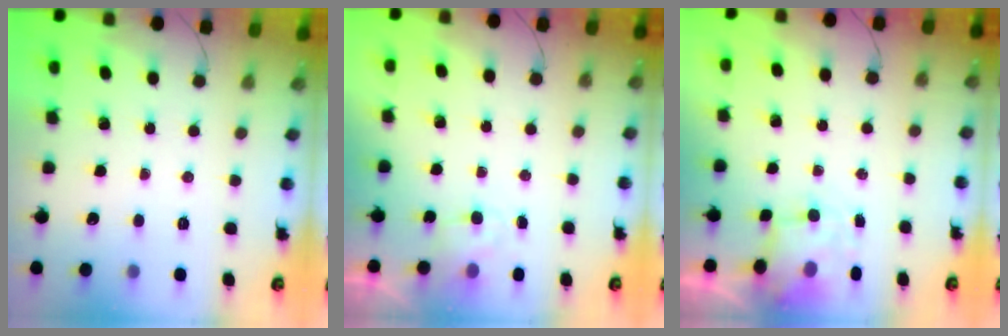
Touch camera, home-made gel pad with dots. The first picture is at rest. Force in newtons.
{"total": 3.8, "press": 3.6, "slide": 1.1}
{"total": 5.0, "press": 5.0, "slide": 0.5}